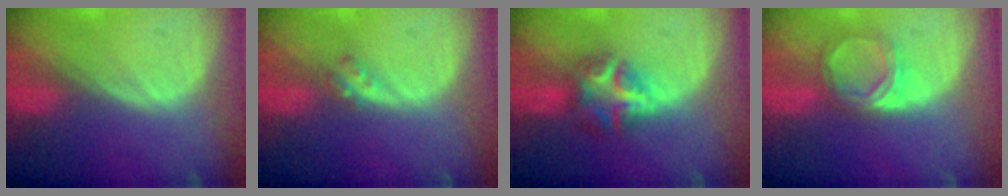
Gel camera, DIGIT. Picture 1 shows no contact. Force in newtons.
{"total": 2.1, "press": 1.8, "slide": 1.0}
{"total": 6.0, "press": 5.9, "slide": 0.4}
{"total": 5.2, "press": 4.6, "slide": 2.5}